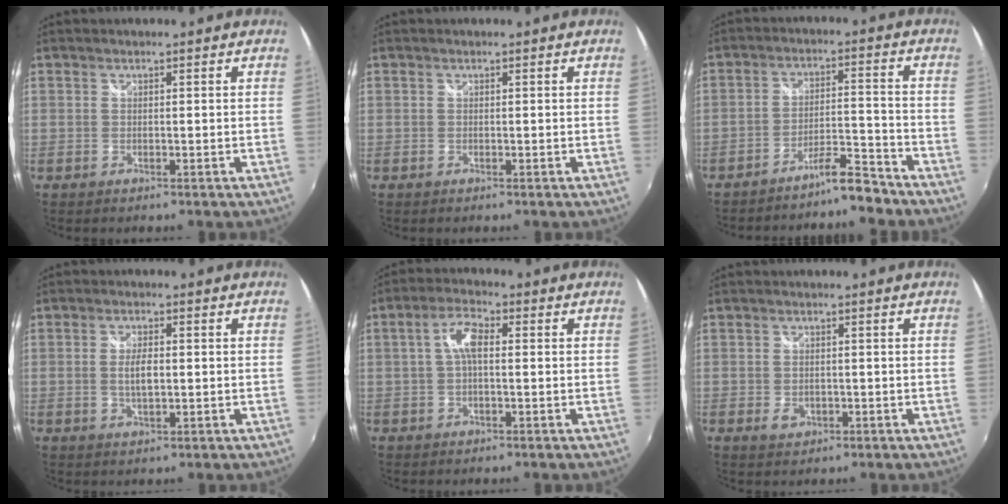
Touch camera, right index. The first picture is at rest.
{"total": 0.0}
{"total": 6.7, "force": [-6.2, 0.7, 2.5], "torque": [-0.050, 0.015, -0.099]}
{"total": 3.9, "force": [-0.2, 1.4, 3.6], "torque": [-0.068, -0.001, -0.001]}
{"total": 5.0, "force": [0.3, 2.0, 4.6], "torque": [-0.091, 0.014, 0.004]}
{"total": 2.7, "force": [-0.9, 2.1, 1.5], "torque": [-0.028, -0.003, -0.013]}